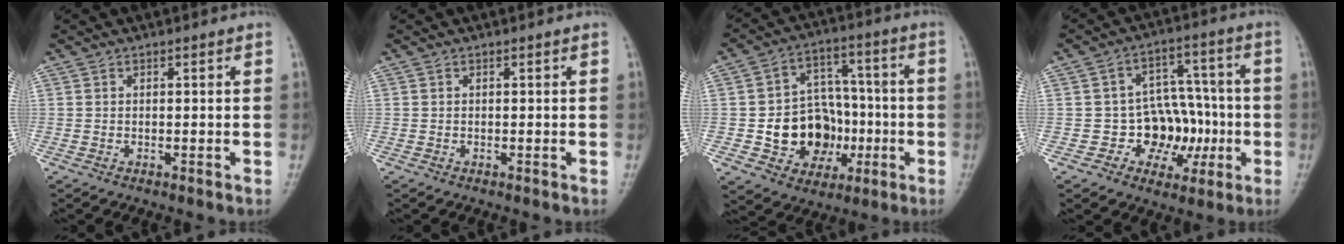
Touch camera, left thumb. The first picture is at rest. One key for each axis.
{"total": 0.0}
{"total": 15.1, "fx": -3.2, "fy": 11.8, "fz": 8.9, "tx": -0.081, "ty": 0.032, "tz": -0.045}
{"total": 11.6, "fx": -2.5, "fy": 9.1, "fz": 6.8, "tx": -0.037, "ty": 0.035, "tz": -0.037}